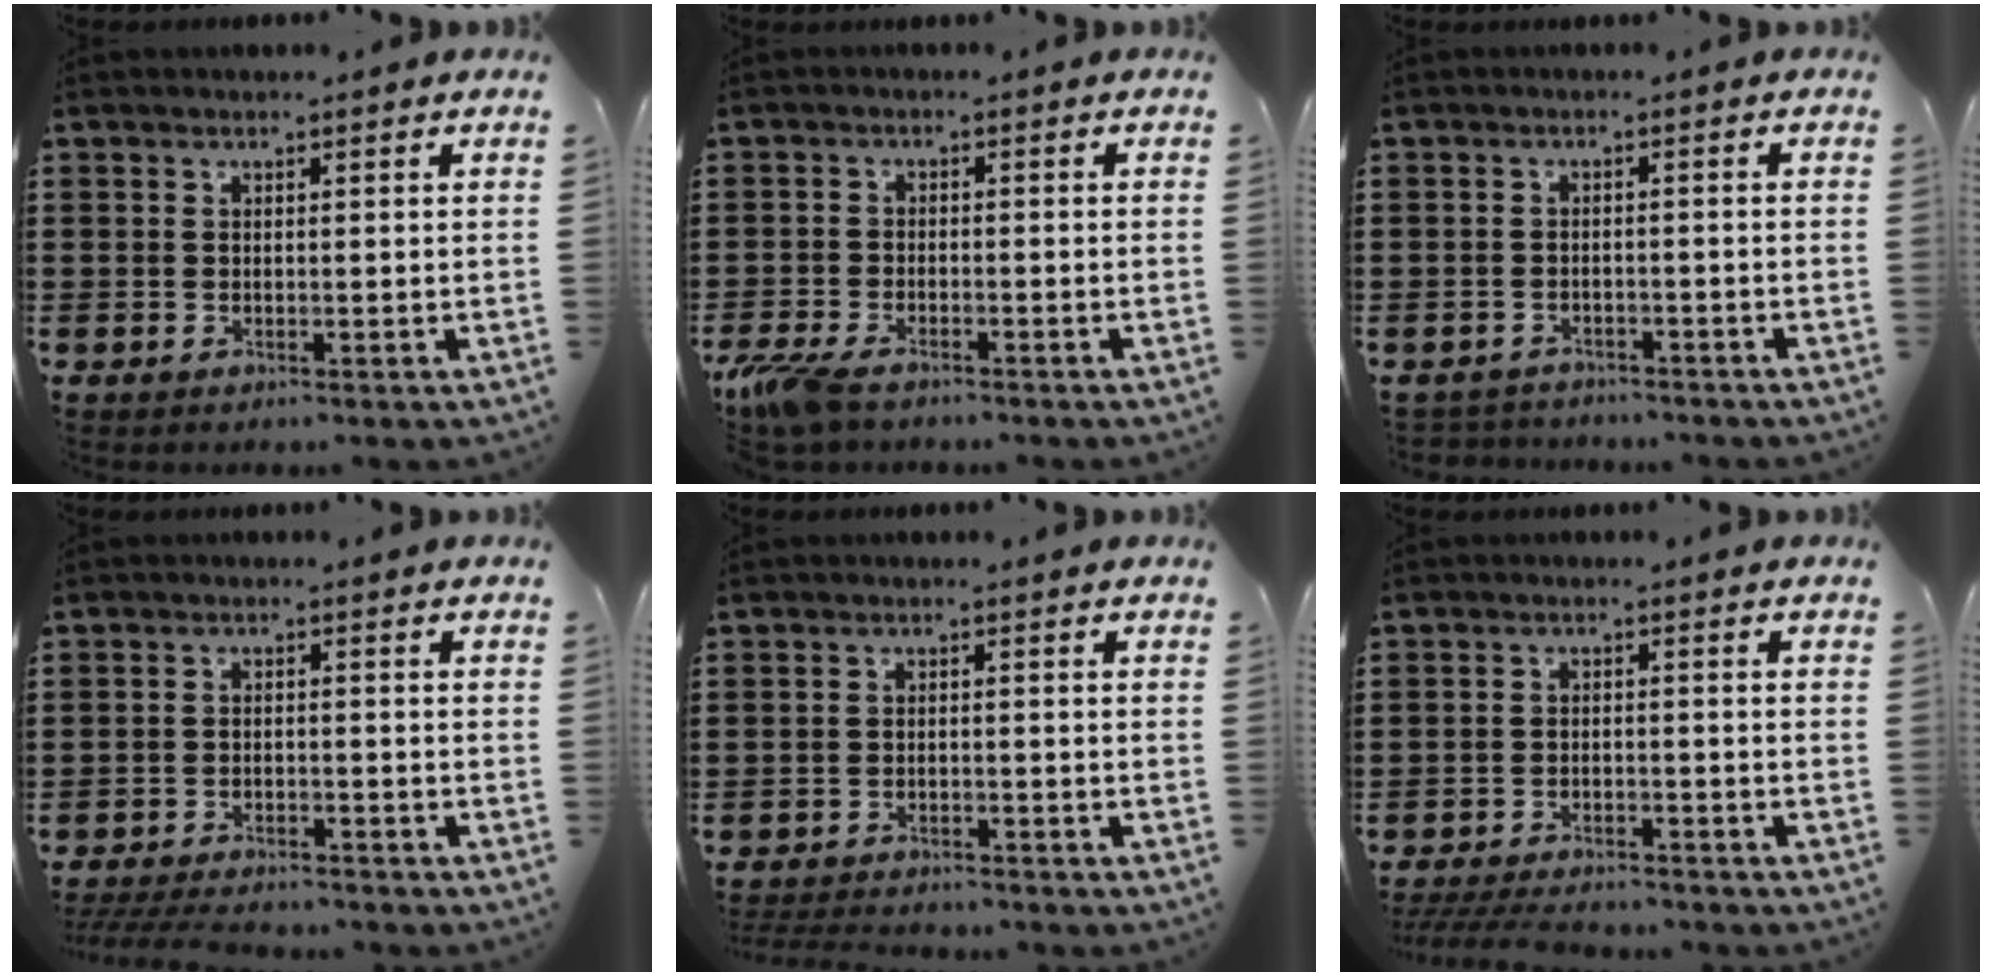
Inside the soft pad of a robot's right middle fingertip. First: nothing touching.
{"total": 4.1, "force": [-3.1, 1.0, 2.6], "torque": [-0.077, -0.011, -0.067]}
{"total": 2.1, "force": [-2.1, 0.3, -0.3], "torque": [-0.004, -0.003, -0.046]}
{"total": 3.8, "force": [-3.7, 0.4, 0.8], "torque": [-0.021, -0.003, -0.077]}
{"total": 2.5, "force": [-2.5, 0.2, 0.0], "torque": [-0.008, -0.005, -0.053]}
{"total": 4.1, "force": [-4.0, 0.5, 0.9], "torque": [-0.023, -0.003, -0.082]}